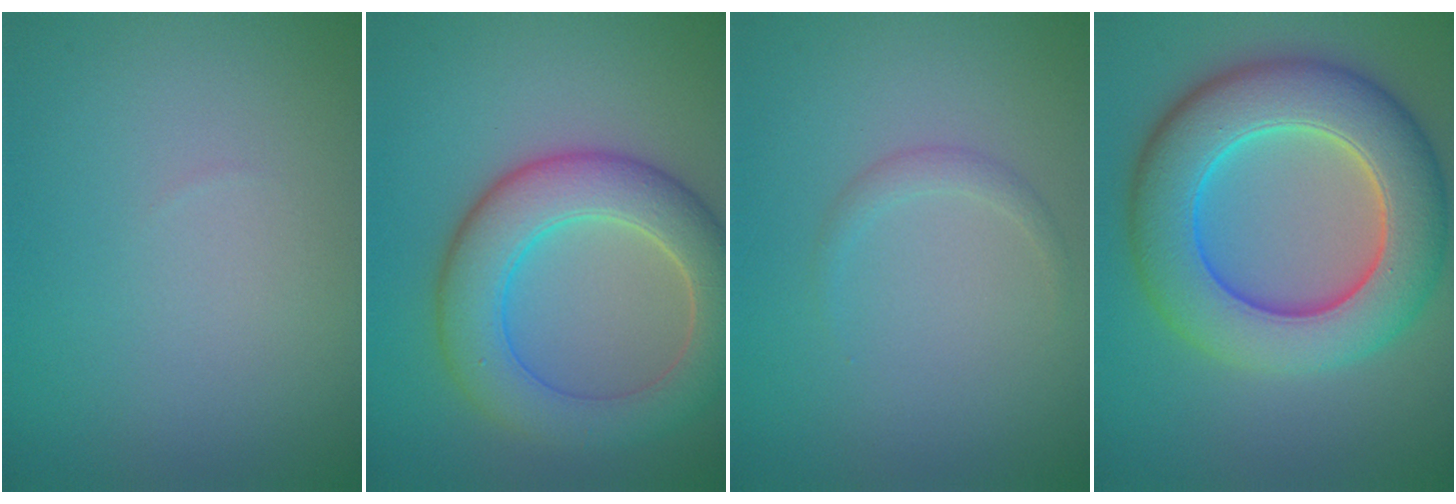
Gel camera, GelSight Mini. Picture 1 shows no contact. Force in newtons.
{"total": 7.1, "press": 7.1, "slide": 0.5}
{"total": 0.5, "press": 0.5, "slide": 0.1}
{"total": 10.4, "press": 10.3, "slide": 0.7}